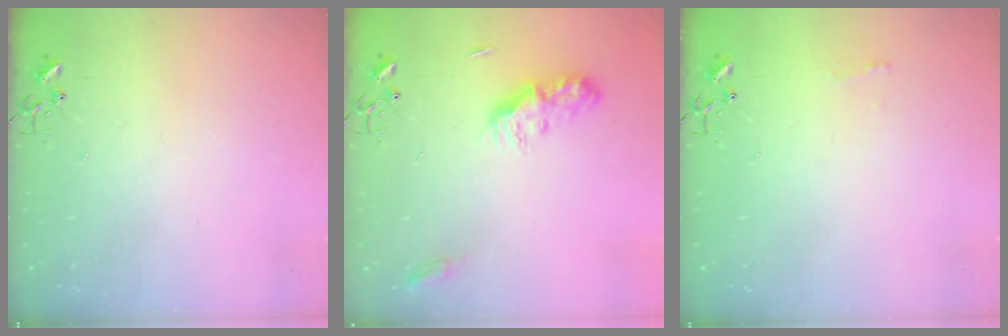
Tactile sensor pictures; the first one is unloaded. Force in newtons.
{"total": 9.9, "press": 9.9, "slide": 0.1}
{"total": 4.8, "press": 4.8, "slide": 0.6}